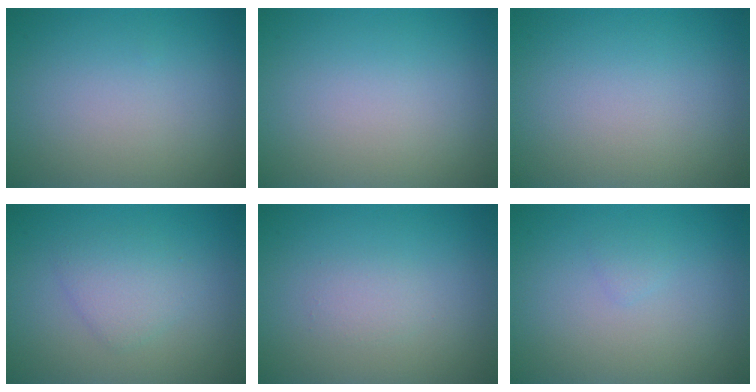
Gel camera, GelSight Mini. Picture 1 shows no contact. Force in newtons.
{"total": 0.0}
{"total": 0.0}
{"total": 2.2, "press": 2.2, "slide": 0.1}
{"total": 1.0, "press": 1.0, "slide": 0.0}
{"total": 0.6, "press": 0.6, "slide": 0.1}